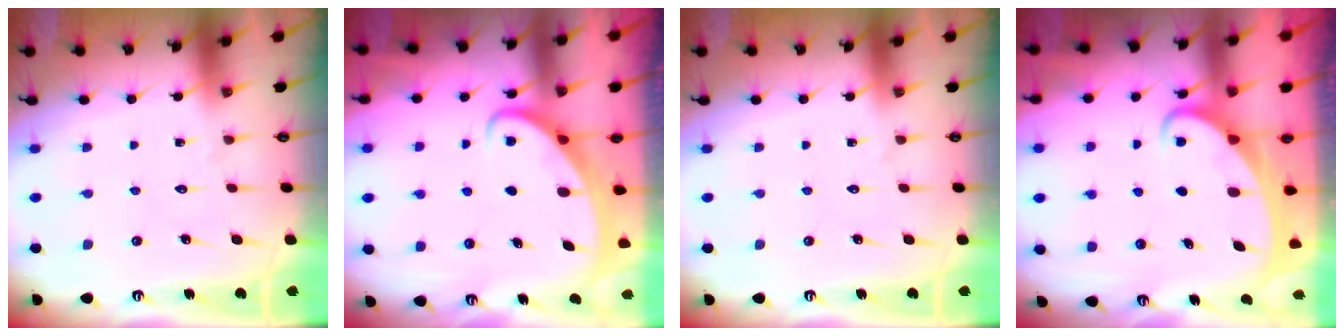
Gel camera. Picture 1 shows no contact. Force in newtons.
{"total": 2.6, "press": 2.5, "slide": 0.3}
{"total": 0.0}
{"total": 2.5, "press": 2.5, "slide": 0.4}